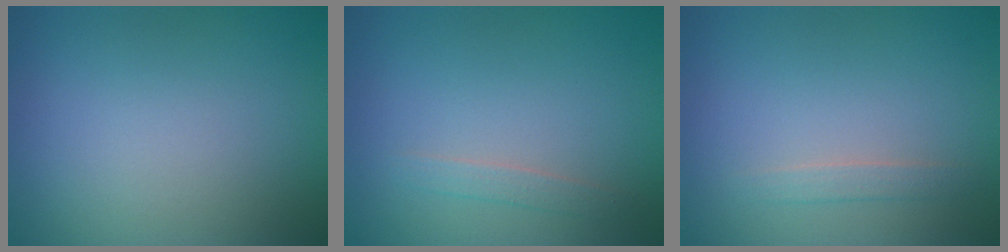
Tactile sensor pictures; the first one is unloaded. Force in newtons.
{"total": 1.1, "press": 1.1, "slide": 0.1}
{"total": 1.1, "press": 1.1, "slide": 0.2}